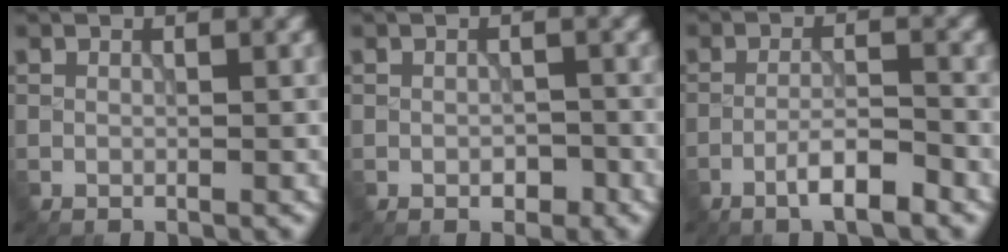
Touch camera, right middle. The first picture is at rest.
{"total": 1.3, "force": [-0.6, 0.8, 0.9], "torque": [-0.014, -0.002, -0.010]}
{"total": 3.6, "force": [-2.3, 0.5, 2.7], "torque": [-0.046, 0.009, -0.046]}